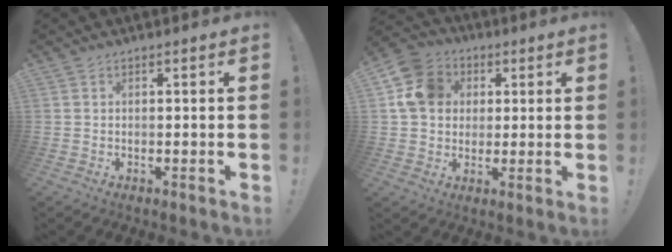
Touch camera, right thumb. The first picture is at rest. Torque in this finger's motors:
{"motor_torque": [0.74, 1.19, 0.31, -0.30, -0.03]}